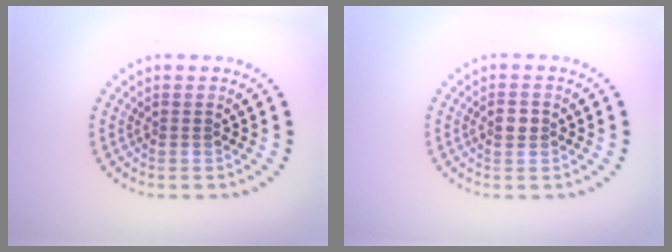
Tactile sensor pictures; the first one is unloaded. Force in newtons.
{"total": 1.6, "press": 1.6, "slide": 0.2}